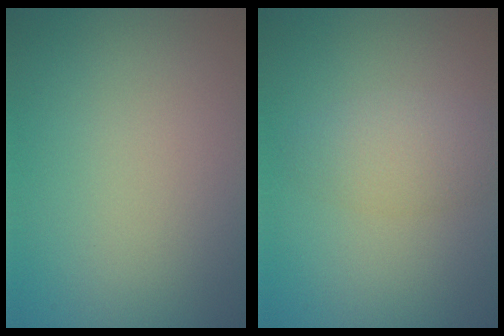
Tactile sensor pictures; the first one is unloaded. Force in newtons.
{"total": 2.7, "press": 2.7, "slide": 0.1}